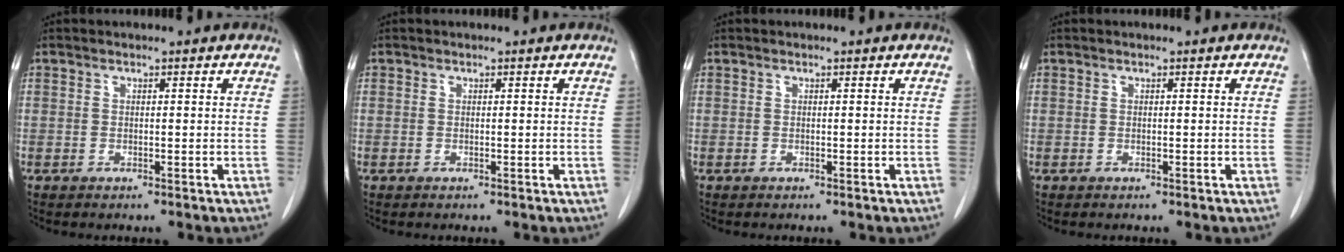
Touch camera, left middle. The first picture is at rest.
{"total": 0.0}
{"total": 0.0}
{"total": 0.0}